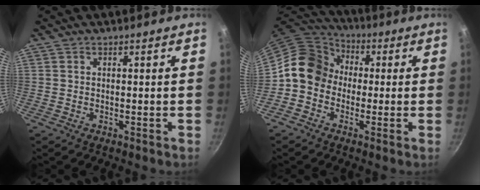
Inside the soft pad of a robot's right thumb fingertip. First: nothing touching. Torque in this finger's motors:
{"motor_torque": [1.31, 2.14, 0.71, -1.01, 0.05]}